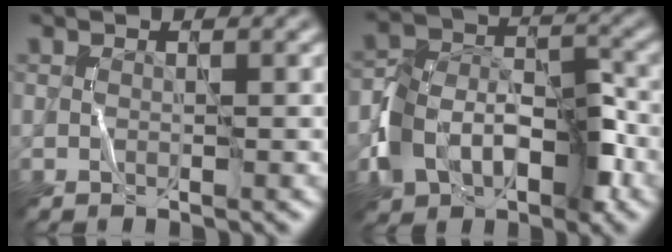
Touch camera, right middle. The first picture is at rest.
{"total": 6.6, "force": [-3.0, 4.7, 3.5], "torque": [-0.057, 0.007, -0.061]}